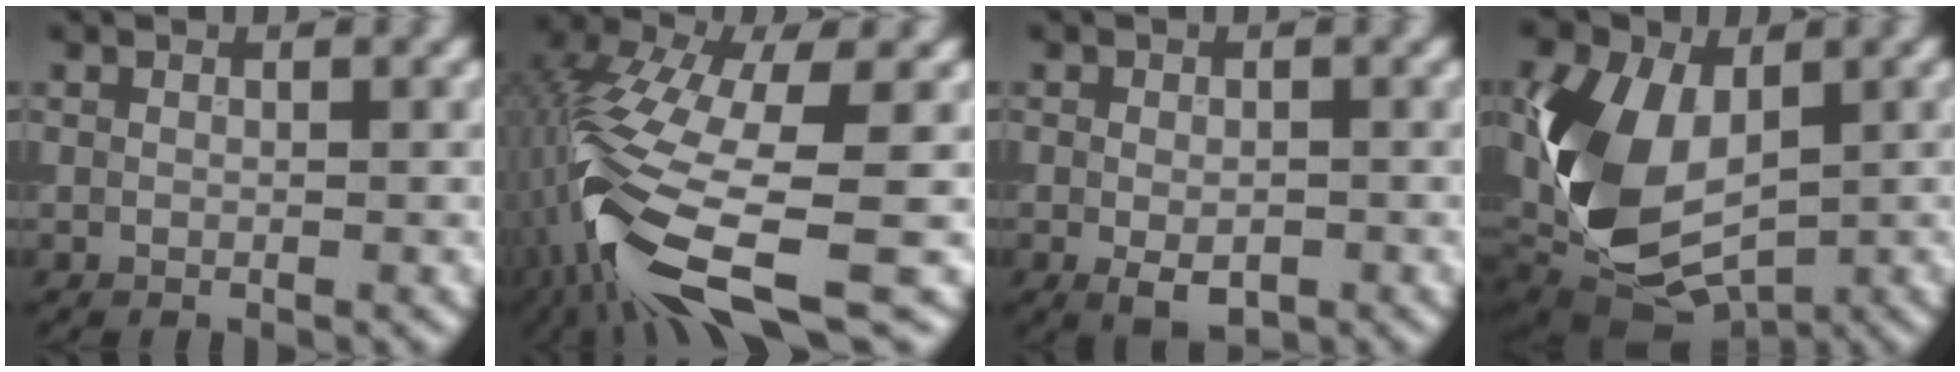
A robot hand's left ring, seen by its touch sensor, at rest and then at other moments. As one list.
[{"total": 13.9, "force": [-5.3, 5.2, 11.8], "torque": [-0.265, -0.024, -0.091]}, {"total": 2.7, "force": [-0.8, 1.6, 2.1], "torque": [-0.034, -0.007, -0.012]}, {"total": 11.2, "force": [0.3, 7.2, 8.6], "torque": [-0.206, -0.016, 0.003]}]